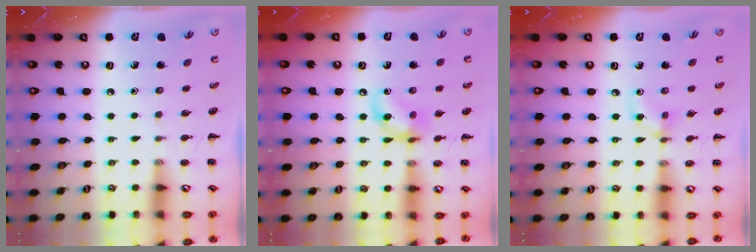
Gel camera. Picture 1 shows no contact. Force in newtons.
{"total": 9.5, "press": 9.5, "slide": 1.2}
{"total": 4.5, "press": 4.4, "slide": 0.8}